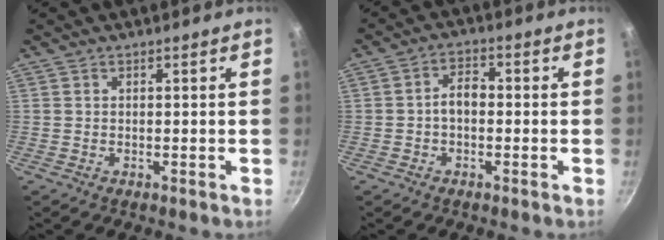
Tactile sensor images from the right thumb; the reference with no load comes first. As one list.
[{"total": 4.2, "force": [-0.7, 2.7, 3.1], "torque": [-0.039, 0.020, -0.017]}]